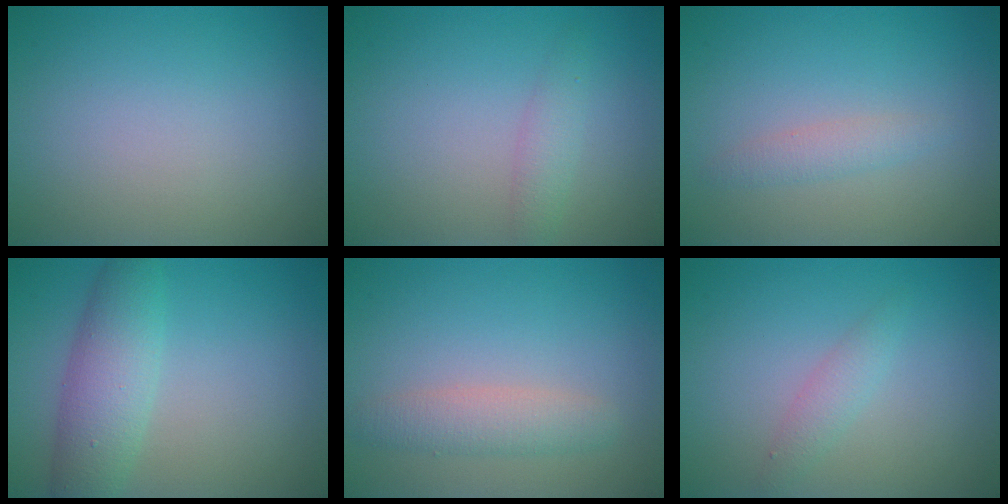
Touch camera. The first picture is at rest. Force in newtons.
{"total": 1.6, "press": 1.6, "slide": 0.0}
{"total": 1.4, "press": 1.4, "slide": 0.0}
{"total": 4.7, "press": 4.7, "slide": 0.2}
{"total": 2.6, "press": 2.6, "slide": 0.1}
{"total": 1.5, "press": 1.5, "slide": 0.0}